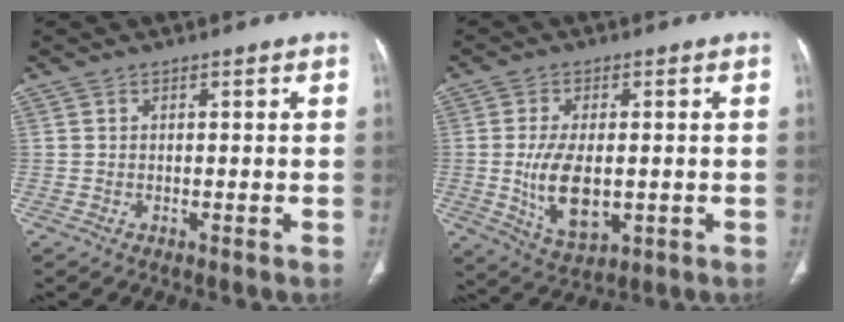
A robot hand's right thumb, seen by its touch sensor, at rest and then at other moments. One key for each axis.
{"total": 10.5, "fx": -1.0, "fy": 5.6, "fz": 8.9, "tx": -0.160, "ty": -0.013, "tz": -0.006}